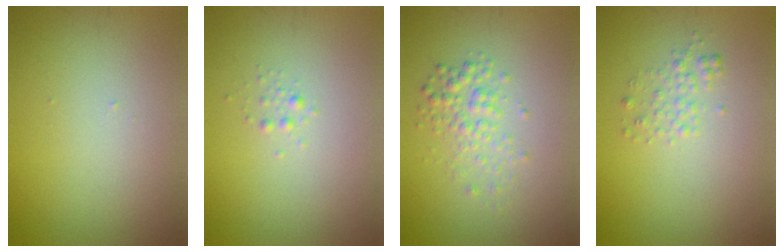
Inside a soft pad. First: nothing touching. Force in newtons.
{"total": 0.7, "press": 0.7, "slide": 0.0}
{"total": 2.3, "press": 2.3, "slide": 0.1}
{"total": 1.4, "press": 1.4, "slide": 0.0}